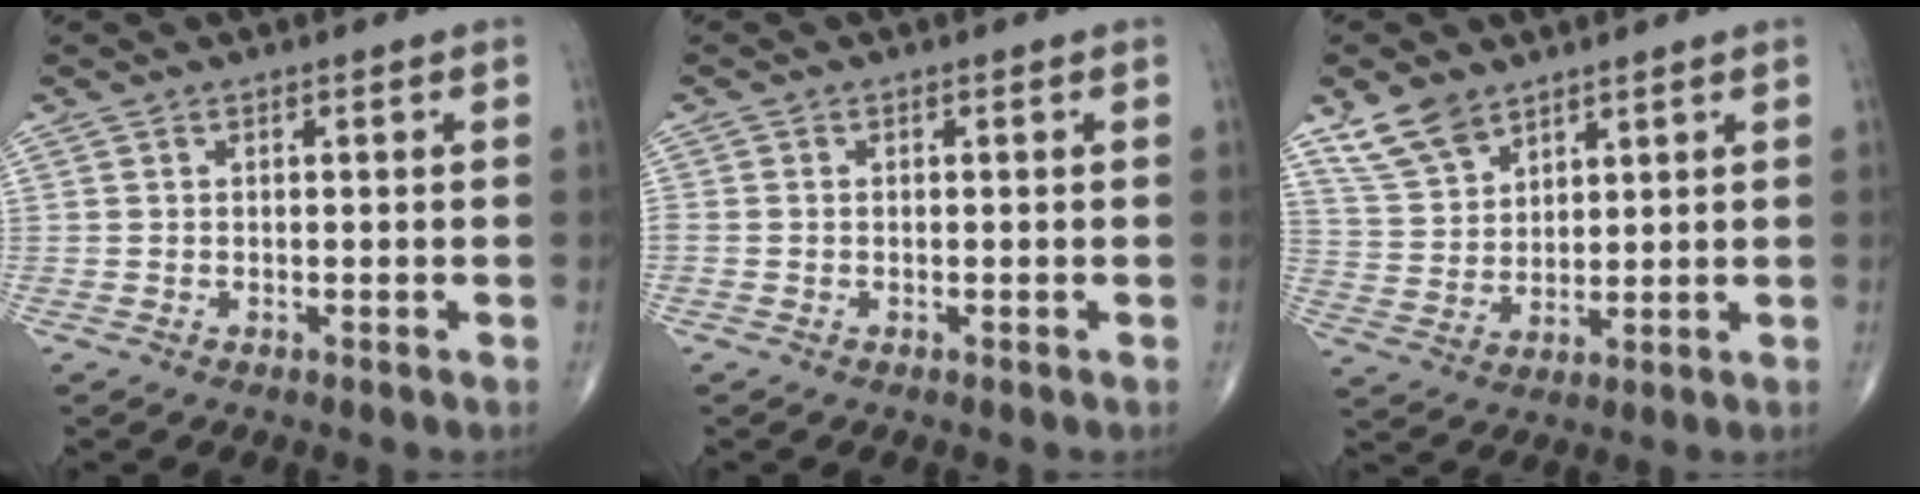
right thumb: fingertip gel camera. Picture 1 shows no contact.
{"total": 0.6, "force": [-0.2, 0.5, 0.3], "torque": [-0.008, 0.001, -0.005]}
{"total": 8.0, "force": [5.7, 4.4, 3.3], "torque": [-0.049, -0.023, 0.121]}